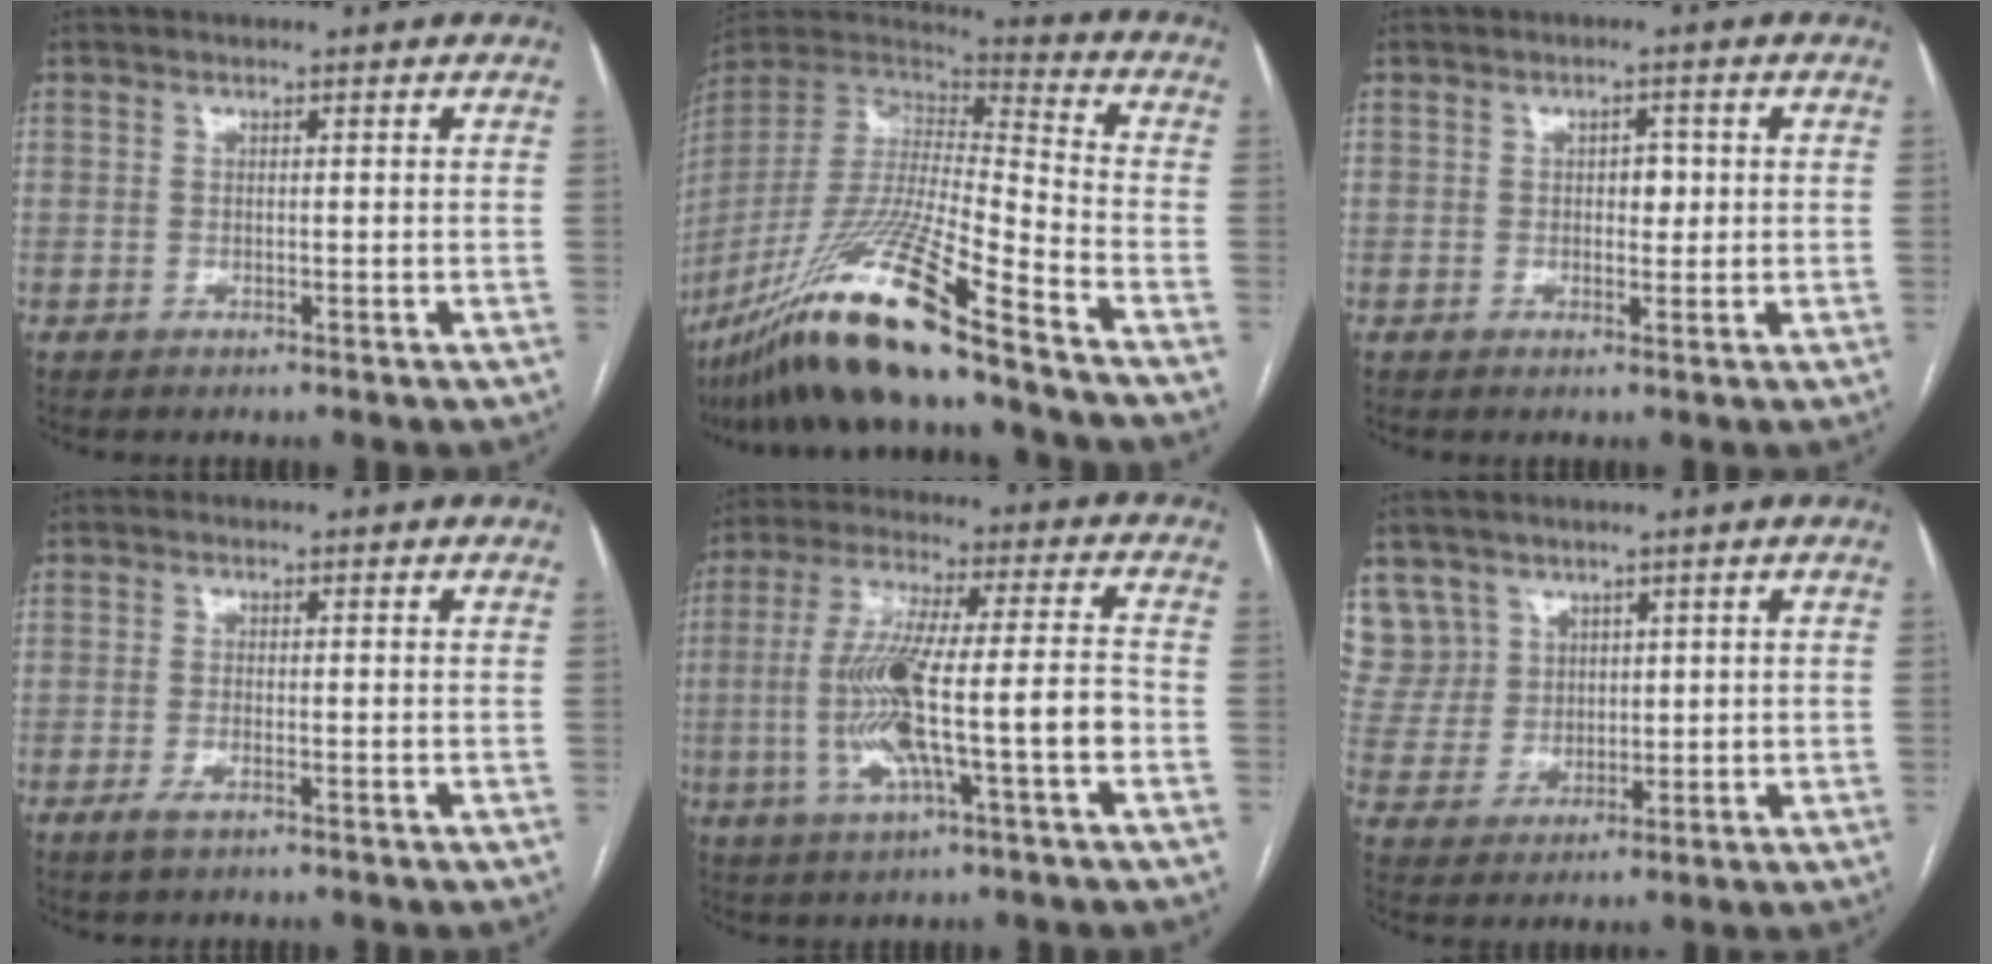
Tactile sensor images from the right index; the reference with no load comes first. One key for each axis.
{"total": 22.5, "fx": -16.4, "fy": -0.2, "fz": 15.4, "tx": -0.328, "ty": -0.047, "tz": -0.308}
{"total": 2.1, "fx": 0.2, "fy": 1.3, "fz": 1.6, "tx": -0.021, "ty": 0.004, "tz": 0.003}
{"total": 1.8, "fx": -1.0, "fy": 0.5, "fz": 1.4, "tx": -0.029, "ty": -0.002, "tz": -0.016}
{"total": 14.4, "fx": -3.3, "fy": 1.1, "fz": 14.0, "tx": -0.269, "ty": 0.011, "tz": -0.058}
{"total": 8.2, "fx": 5.2, "fy": 6.3, "fz": 0.0, "tx": -0.003, "ty": 0.020, "tz": 0.116}